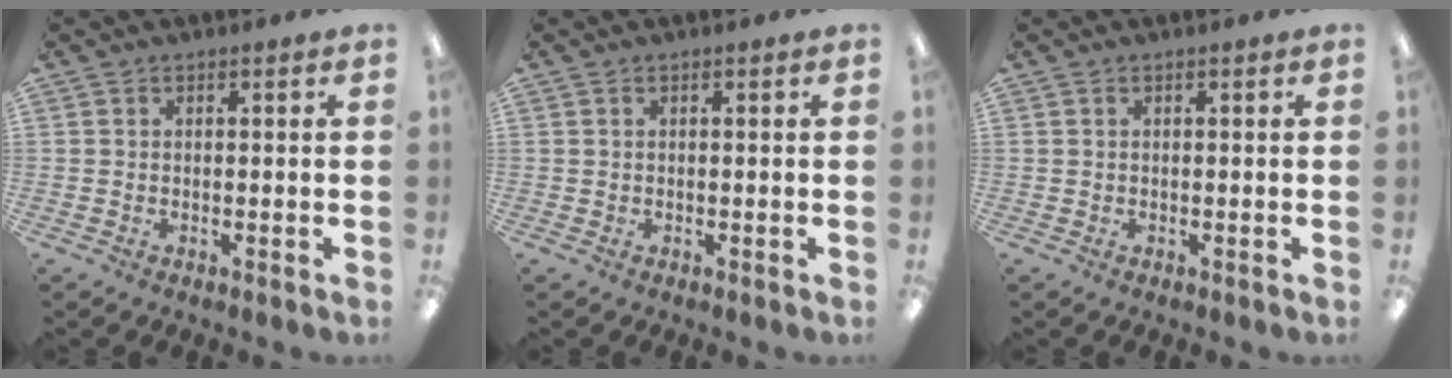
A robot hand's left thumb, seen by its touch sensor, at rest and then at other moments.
{"total": 0.0}
{"total": 0.0}